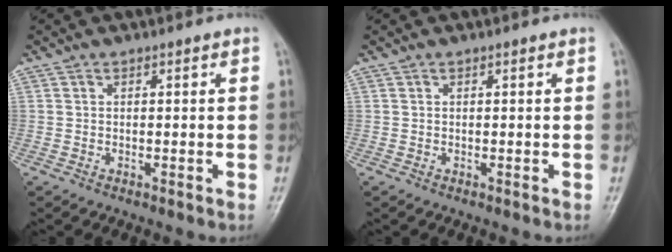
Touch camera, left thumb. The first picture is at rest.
{"total": 0.0}